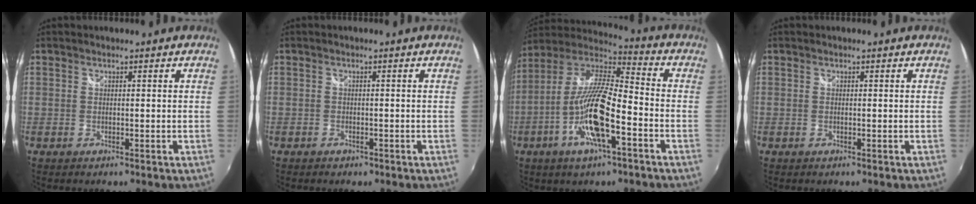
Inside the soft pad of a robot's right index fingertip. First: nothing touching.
{"total": 1.6, "force": [-1.1, 1.0, 0.4], "torque": [-0.010, -0.003, -0.016]}
{"total": 16.8, "force": [-6.6, 4.2, 14.9], "torque": [-0.293, -0.014, -0.130]}
{"total": 0.0}